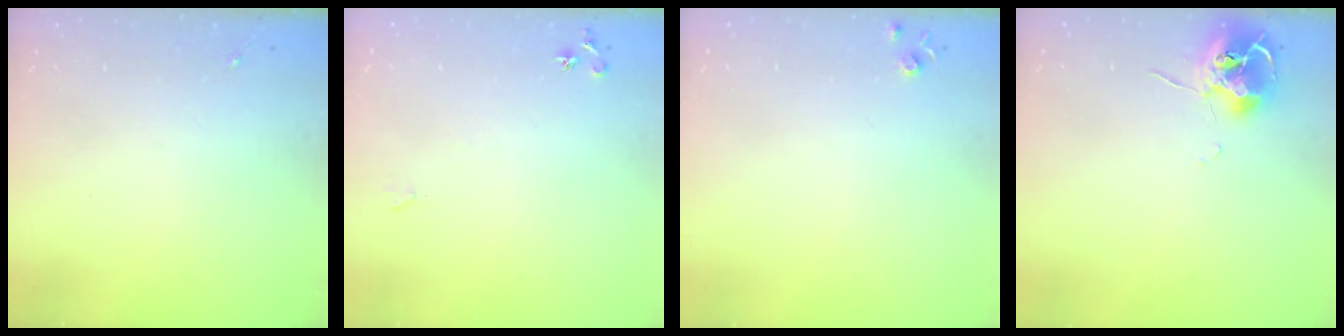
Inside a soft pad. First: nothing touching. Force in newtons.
{"total": 6.7, "press": 6.6, "slide": 1.0}
{"total": 4.3, "press": 4.3, "slide": 0.7}
{"total": 10.4, "press": 10.4, "slide": 0.9}